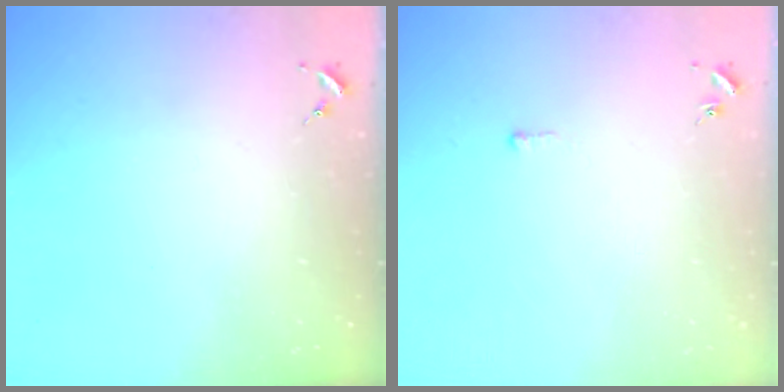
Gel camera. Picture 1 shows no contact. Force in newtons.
{"total": 2.7, "press": 2.7, "slide": 0.5}